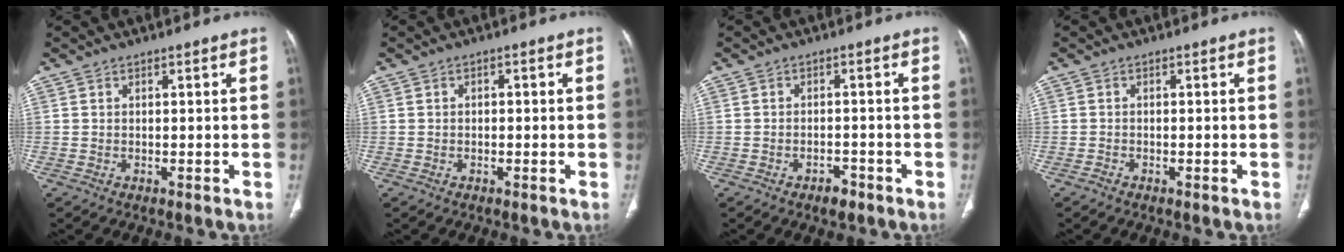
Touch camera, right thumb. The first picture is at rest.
{"total": 1.0, "force": [-0.1, 0.7, 0.6], "torque": [-0.004, 0.004, -0.005]}
{"total": 2.8, "force": [-1.9, 1.4, 1.4], "torque": [-0.019, 0.011, -0.026]}
{"total": 0.7, "force": [-0.5, 0.2, 0.5], "torque": [-0.010, 0.000, -0.011]}